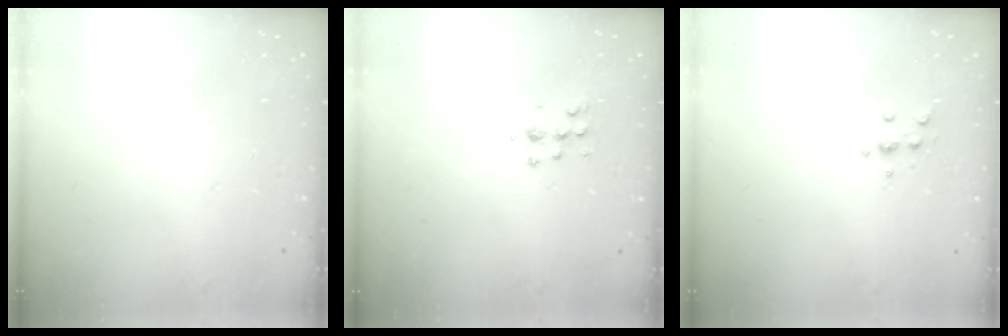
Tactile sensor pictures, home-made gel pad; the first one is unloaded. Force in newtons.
{"total": 5.4, "press": 5.3, "slide": 0.7}
{"total": 3.5, "press": 3.3, "slide": 1.0}